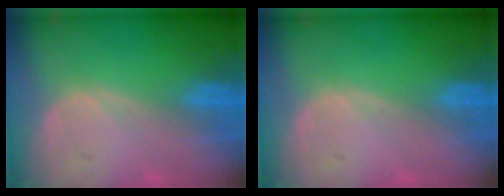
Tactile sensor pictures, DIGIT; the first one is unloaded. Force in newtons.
{"total": 0.0}